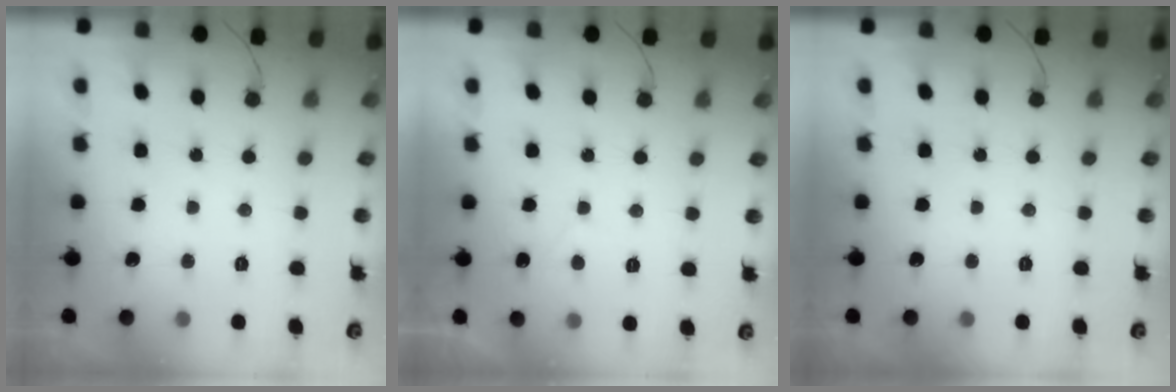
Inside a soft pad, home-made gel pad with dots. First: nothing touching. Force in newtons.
{"total": 0.9, "press": 0.7, "slide": 0.6}
{"total": 0.0}